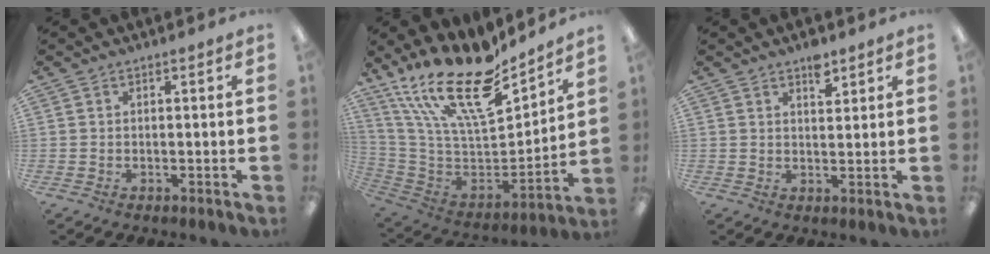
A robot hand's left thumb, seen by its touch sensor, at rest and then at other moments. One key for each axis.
{"total": 23.9, "fx": 17.0, "fy": 8.1, "fz": 14.7, "tx": -0.275, "ty": -0.124, "tz": 0.297}
{"total": 4.4, "fx": 3.2, "fy": 2.0, "fz": 2.2, "tx": -0.018, "ty": -0.021, "tz": 0.053}